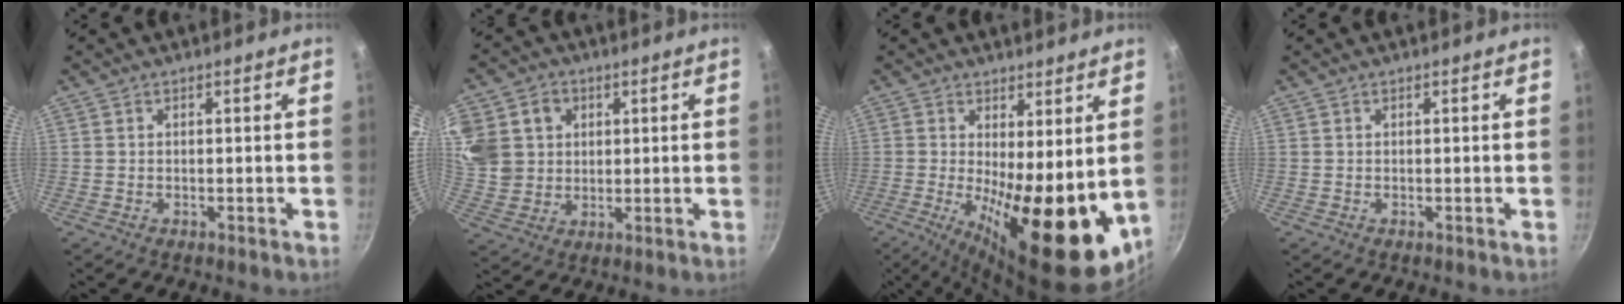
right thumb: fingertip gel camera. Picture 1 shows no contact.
{"total": 17.3, "force": [4.6, 14.8, 7.7], "torque": [-0.182, 0.016, 0.093]}
{"total": 18.1, "force": [-0.5, 6.5, 16.9], "torque": [-0.225, -0.030, 0.005]}
{"total": 0.0}